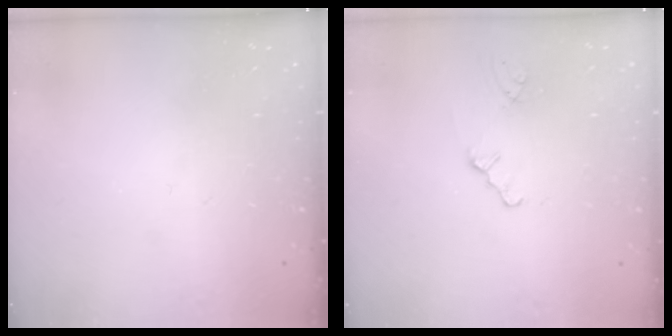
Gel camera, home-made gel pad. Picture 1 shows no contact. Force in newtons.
{"total": 1.1, "press": 1.1, "slide": 0.3}